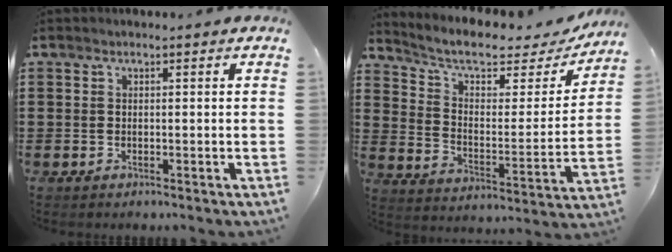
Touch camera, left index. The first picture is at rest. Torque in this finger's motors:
{"motor_torque": [1.09, -1.04, 0.17, 0.04]}